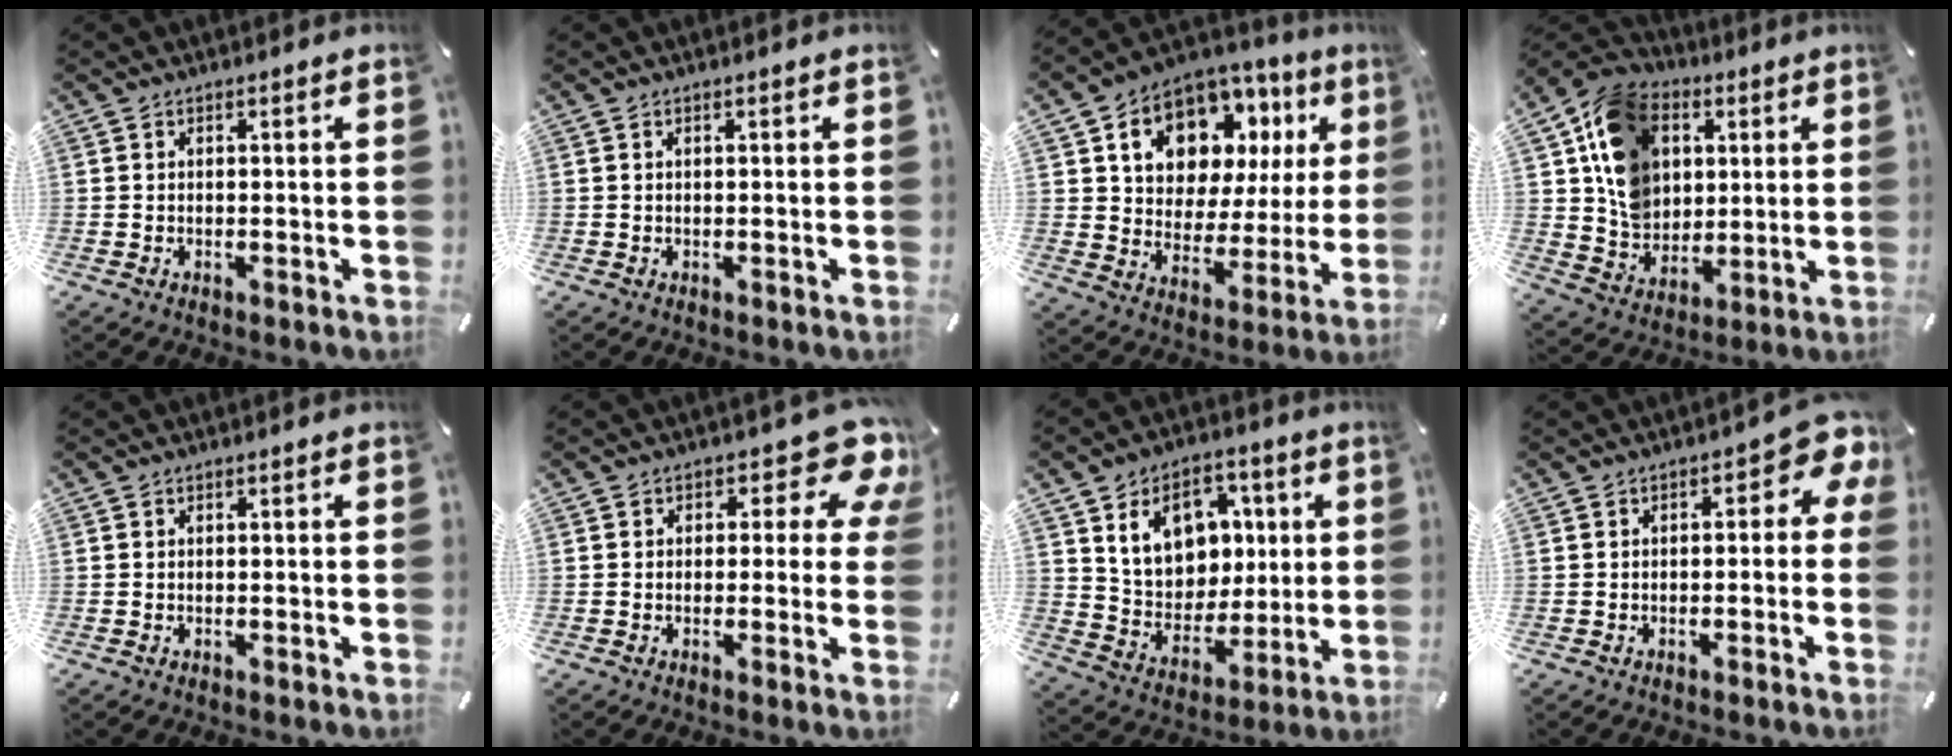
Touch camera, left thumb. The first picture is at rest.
{"total": 0.0}
{"total": 13.2, "force": [7.8, 9.3, 5.2], "torque": [-0.091, -0.056, 0.140]}
{"total": 15.7, "force": [4.1, 13.3, 7.2], "torque": [-0.138, -0.010, 0.081]}
{"total": 0.0}
{"total": 10.2, "force": [4.7, 5.1, 7.4], "torque": [-0.084, -0.030, 0.078]}
{"total": 14.6, "force": [5.3, 12.0, 6.4], "torque": [-0.099, -0.018, 0.107]}
{"total": 5.0, "force": [0.7, 2.9, 4.1], "torque": [-0.049, -0.004, 0.005]}